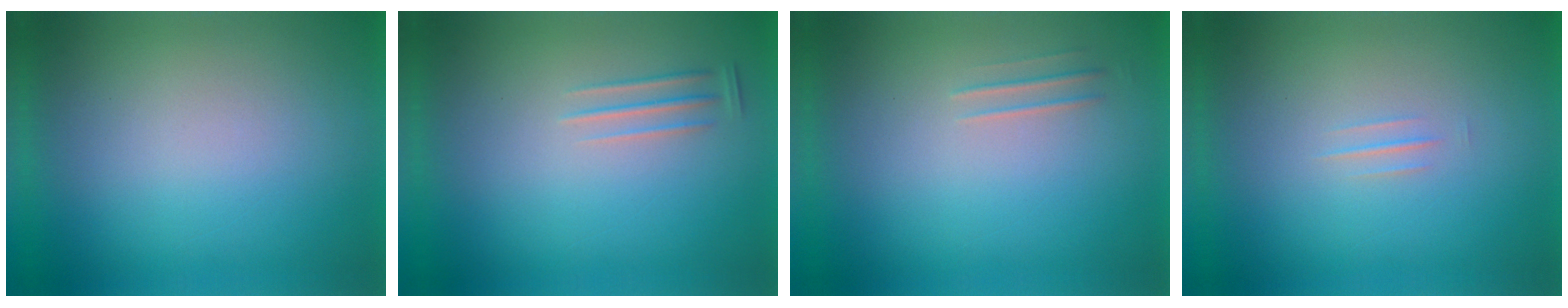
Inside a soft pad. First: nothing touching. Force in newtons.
{"total": 1.3}
{"total": 1.7}
{"total": 1.3}